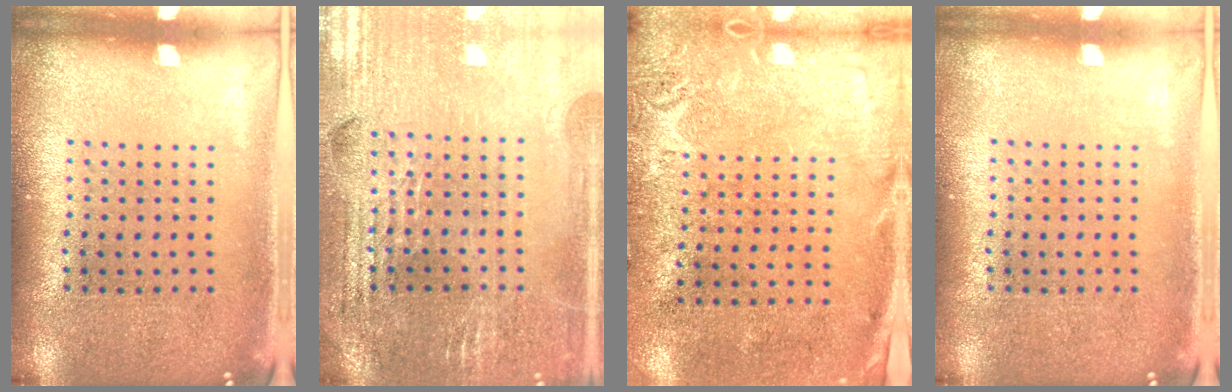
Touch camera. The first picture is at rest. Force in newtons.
{"total": 2.7, "press": 2.7, "slide": 0.5}
{"total": 2.7, "press": 2.2, "slide": 1.6}
{"total": 0.0}